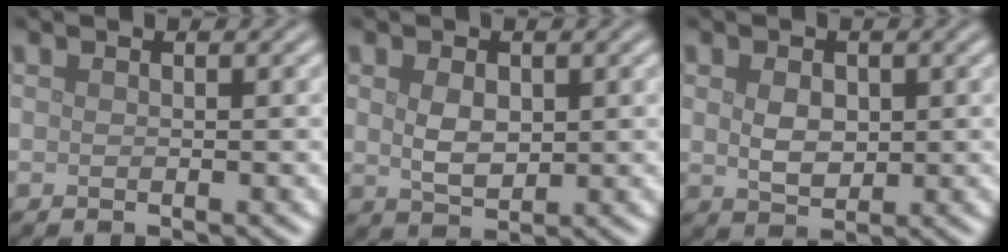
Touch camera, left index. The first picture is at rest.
{"total": 2.7, "force": [0.5, 1.7, 2.0], "torque": [-0.045, -0.003, 0.014]}
{"total": 2.5, "force": [0.4, 1.7, 1.7], "torque": [-0.036, -0.002, 0.011]}